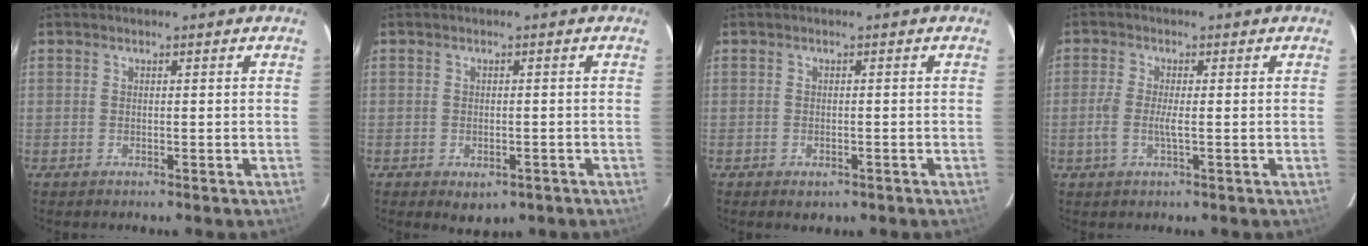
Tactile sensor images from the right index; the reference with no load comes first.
{"total": 3.9, "force": [-1.9, 2.6, 2.2], "torque": [-0.042, -0.009, -0.016]}
{"total": 2.2, "force": [-1.2, 1.4, 1.2], "torque": [-0.023, -0.003, -0.013]}
{"total": 3.2, "force": [-0.7, 0.6, 3.1], "torque": [-0.068, -0.001, -0.017]}